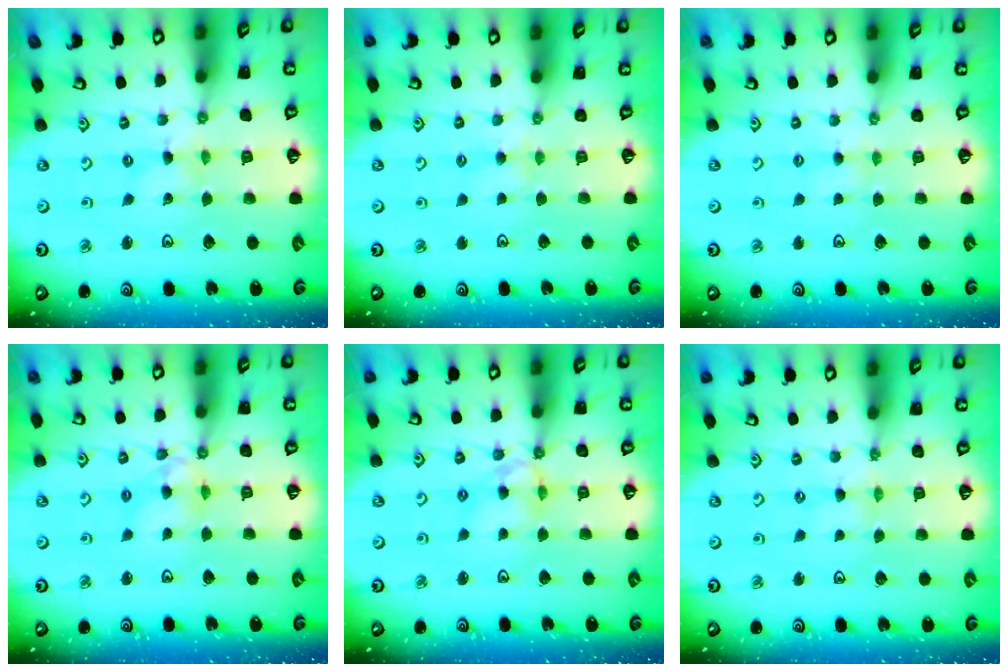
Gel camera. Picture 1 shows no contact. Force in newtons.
{"total": 3.1, "press": 3.1, "slide": 0.3}
{"total": 2.4, "press": 2.4, "slide": 0.4}
{"total": 7.8, "press": 7.7, "slide": 0.7}
{"total": 8.2, "press": 8.1, "slide": 0.7}
{"total": 1.2, "press": 1.2, "slide": 0.3}